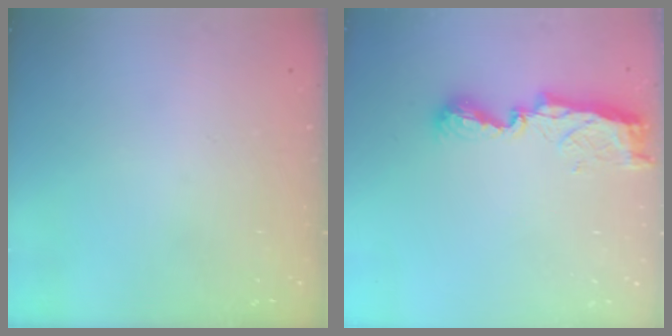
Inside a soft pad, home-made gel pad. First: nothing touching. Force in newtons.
{"total": 8.0, "press": 8.0, "slide": 0.1}